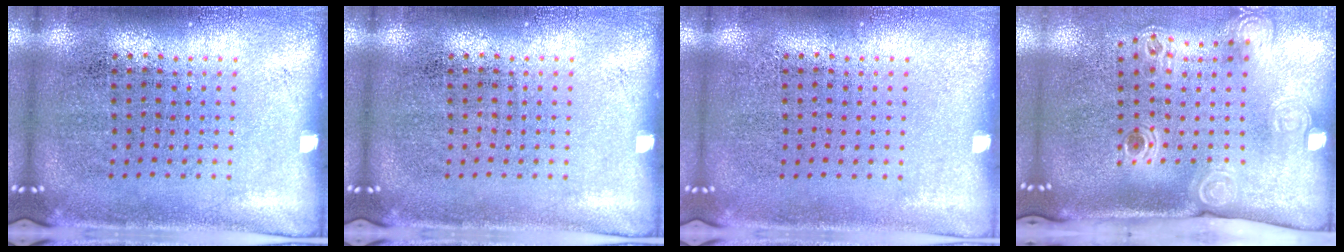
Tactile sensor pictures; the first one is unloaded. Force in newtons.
{"total": 0.0}
{"total": 0.0}
{"total": 2.4, "press": 1.7, "slide": 1.7}